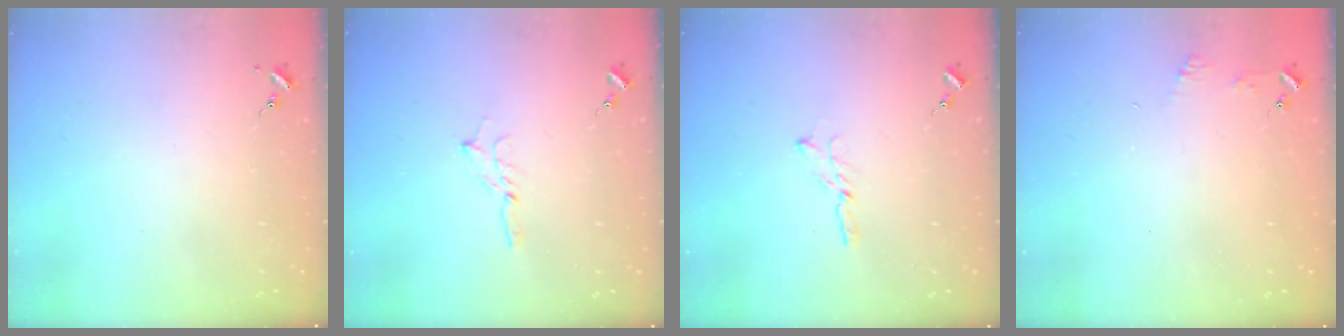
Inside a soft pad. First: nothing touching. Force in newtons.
{"total": 2.9, "press": 2.9, "slide": 0.3}
{"total": 4.0, "press": 4.0, "slide": 0.2}
{"total": 3.8, "press": 3.8, "slide": 0.4}